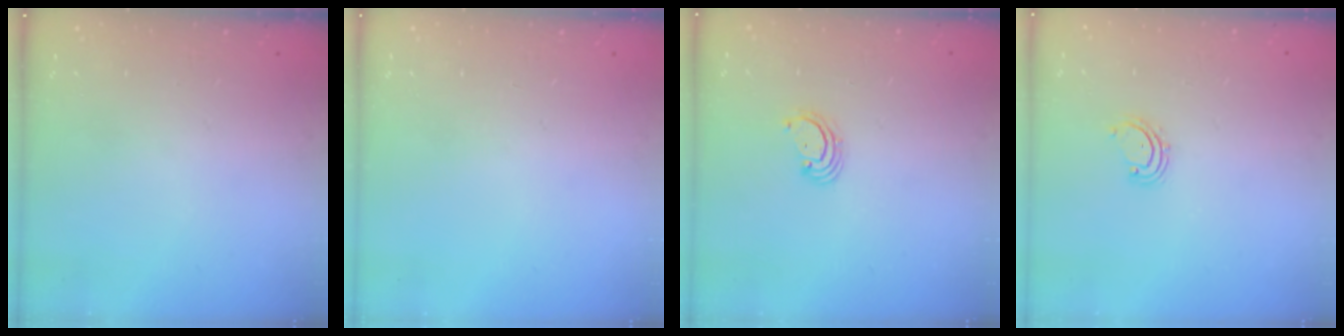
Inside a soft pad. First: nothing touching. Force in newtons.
{"total": 0.0}
{"total": 2.6, "press": 2.6, "slide": 0.3}
{"total": 2.6, "press": 2.6, "slide": 0.3}